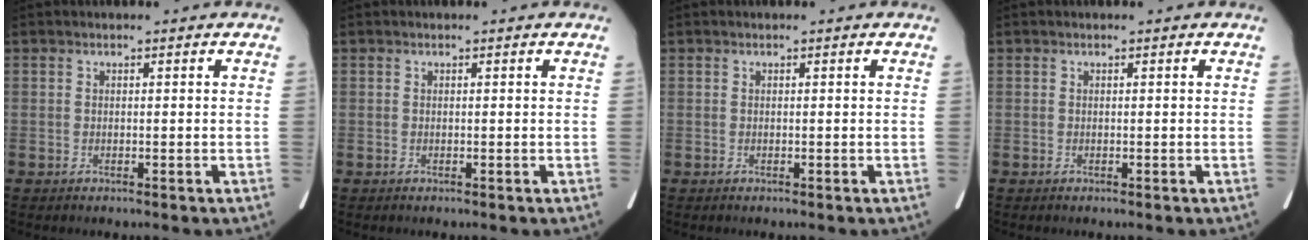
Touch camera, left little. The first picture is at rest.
{"total": 0.0}
{"total": 0.0}
{"total": 0.0}